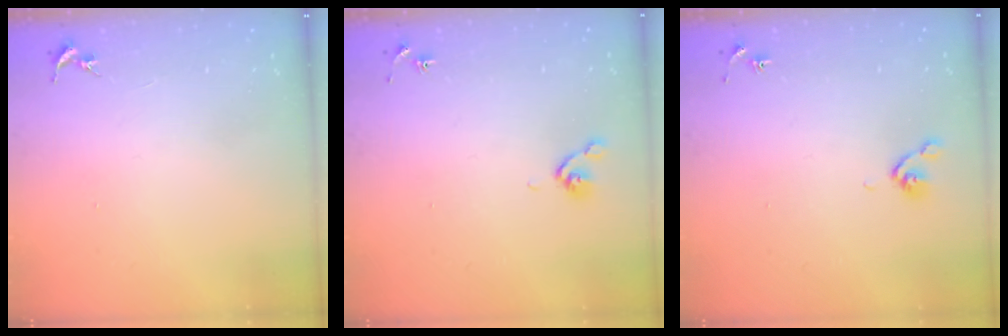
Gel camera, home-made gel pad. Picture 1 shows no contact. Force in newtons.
{"total": 4.8, "press": 4.7, "slide": 1.1}
{"total": 4.8, "press": 4.7, "slide": 1.1}